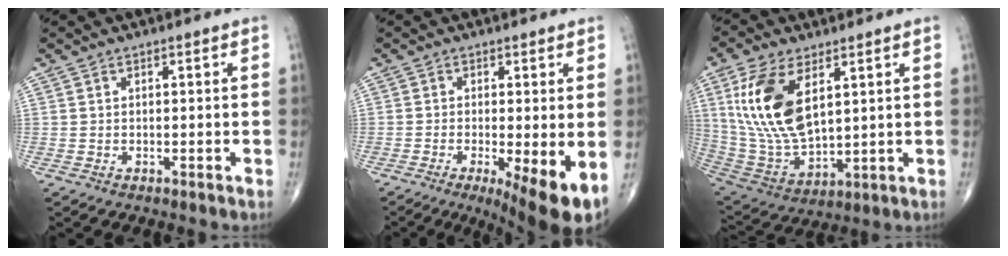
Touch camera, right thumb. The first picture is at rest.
{"total": 9.7, "force": [-3.0, 2.1, 9.0], "torque": [-0.138, -0.021, -0.044]}
{"total": 17.2, "force": [5.9, 8.6, 13.7], "torque": [-0.268, -0.025, 0.125]}